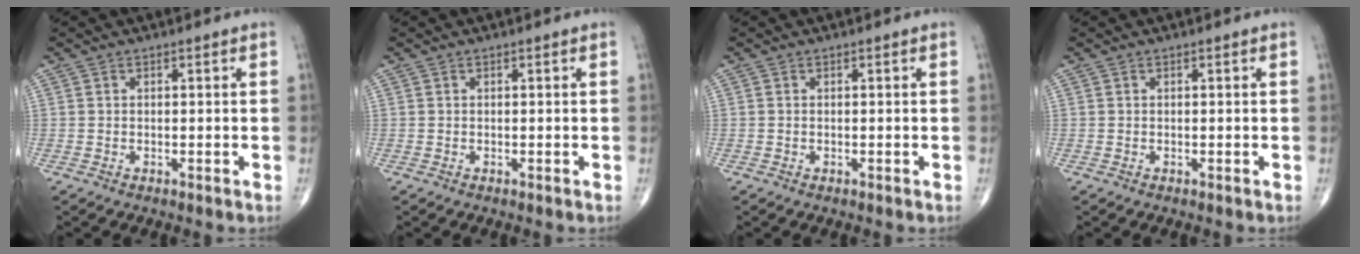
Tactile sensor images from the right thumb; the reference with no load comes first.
{"total": 0.0}
{"total": 0.0}
{"total": 0.0}